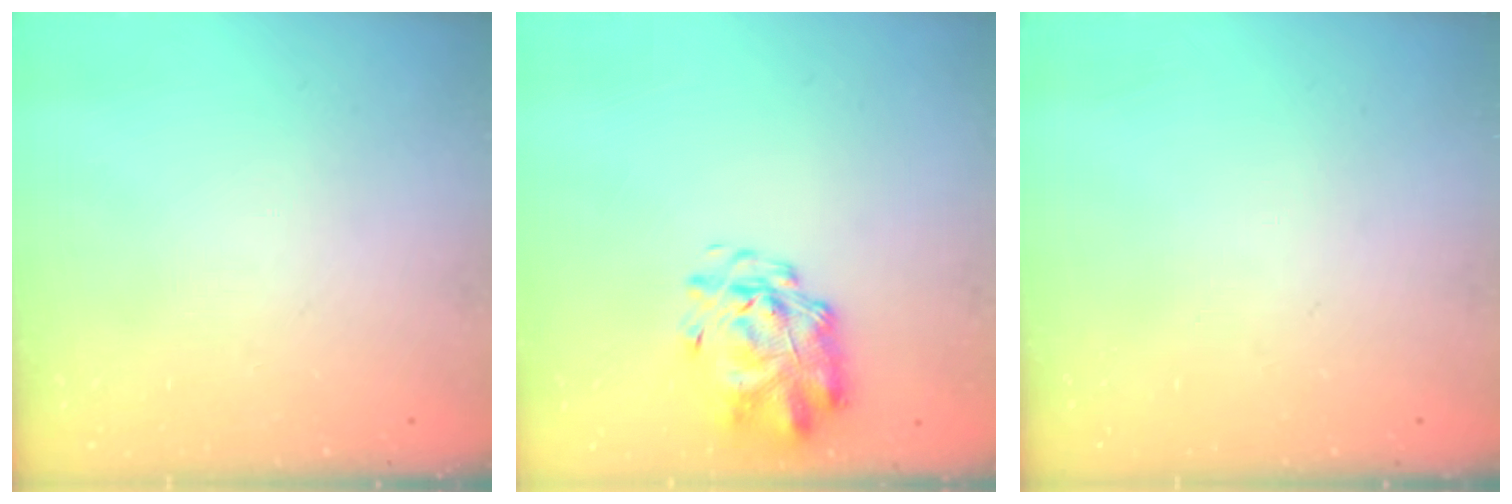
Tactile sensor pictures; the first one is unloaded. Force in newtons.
{"total": 2.9, "press": 2.8, "slide": 0.7}
{"total": 0.0}